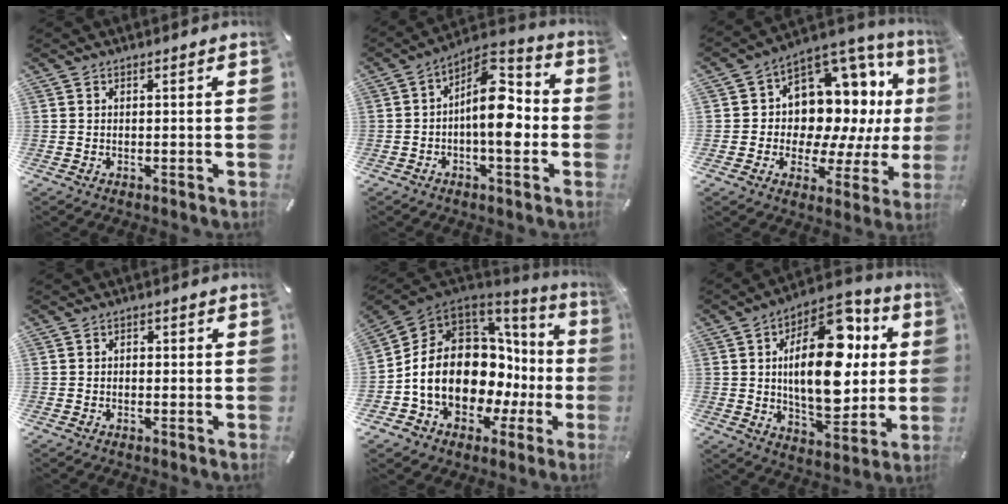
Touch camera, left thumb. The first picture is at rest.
{"total": 12.7, "force": [-1.2, 6.3, 11.0], "torque": [-0.171, -0.009, -0.022]}
{"total": 13.9, "force": [3.9, 10.7, 7.9], "torque": [-0.108, -0.058, 0.077]}
{"total": 1.5, "force": [-0.7, 1.1, 0.7], "torque": [-0.013, 0.007, -0.016]}
{"total": 20.0, "force": [0.0, 14.3, 13.9], "torque": [-0.268, -0.032, 0.019]}
{"total": 23.0, "force": [4.5, 12.3, 18.8], "torque": [-0.301, -0.022, 0.070]}